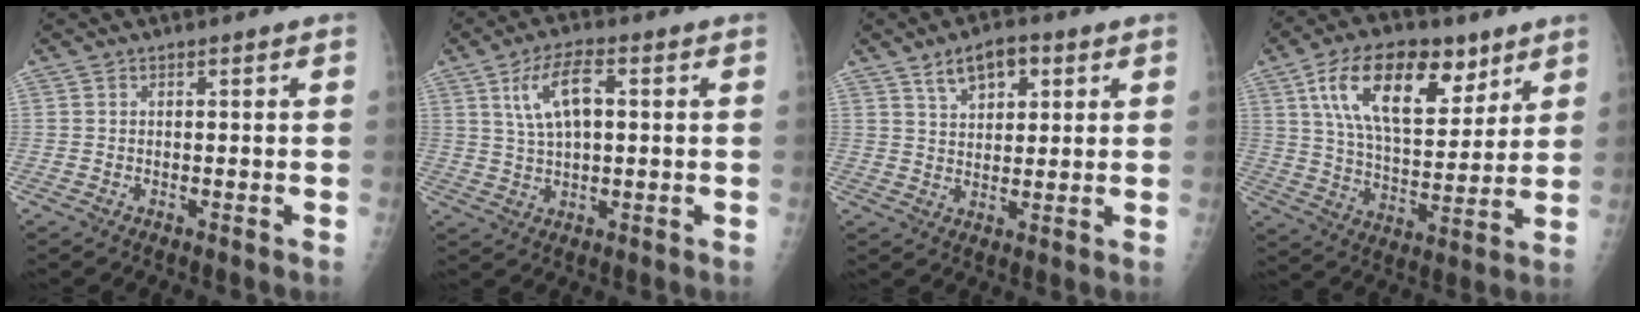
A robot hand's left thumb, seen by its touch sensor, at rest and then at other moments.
{"total": 9.2, "force": [2.6, 4.2, 7.7], "torque": [-0.136, 0.003, 0.051]}
{"total": 7.7, "force": [4.0, 4.3, 5.0], "torque": [-0.058, -0.013, 0.066]}
{"total": 20.4, "force": [9.8, 10.5, 14.4], "torque": [-0.210, -0.031, 0.171]}